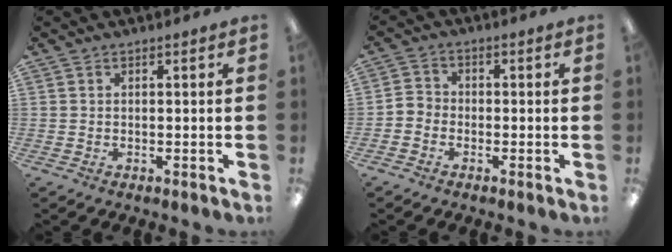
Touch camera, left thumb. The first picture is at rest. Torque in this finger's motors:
{"motor_torque": [-0.01, 0.01, 0.42, 0.18, 0.01]}